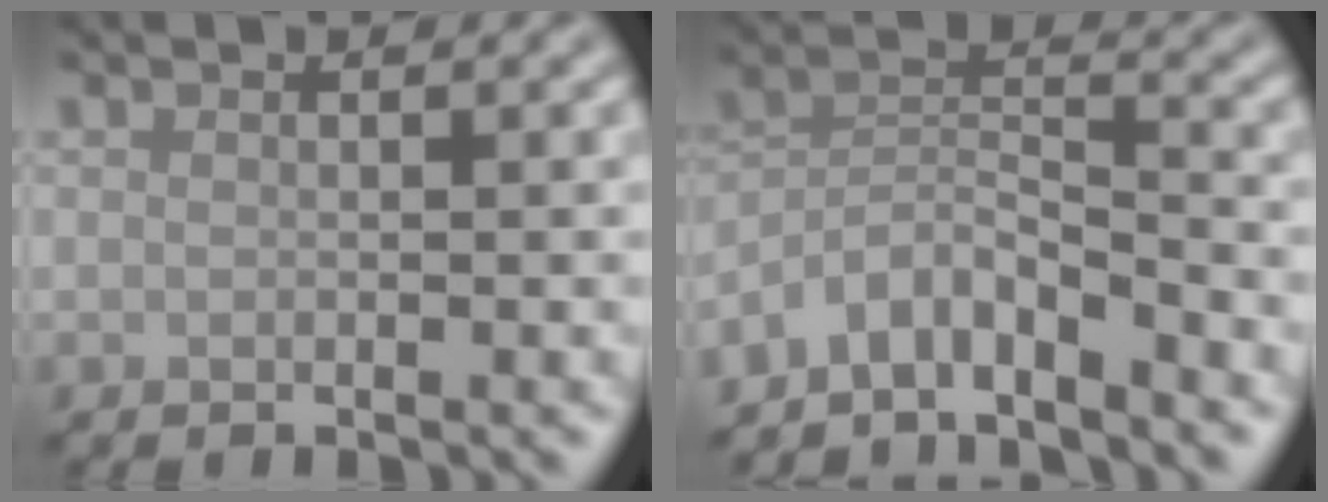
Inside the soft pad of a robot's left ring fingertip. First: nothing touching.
{"total": 4.7, "force": [-4.0, 1.2, 2.2], "torque": [-0.037, 0.004, -0.084]}